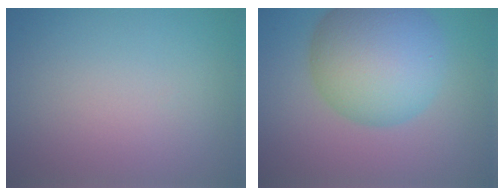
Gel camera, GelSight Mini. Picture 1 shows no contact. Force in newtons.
{"total": 10.6, "press": 10.6, "slide": 0.1}